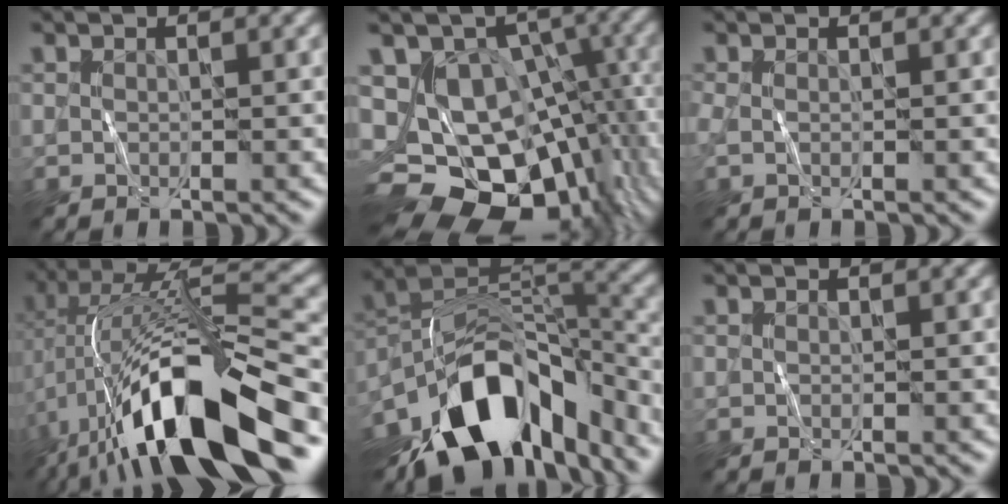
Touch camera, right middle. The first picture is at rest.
{"total": 14.4, "force": [-2.8, 10.8, 9.0], "torque": [-0.122, -0.009, -0.023]}
{"total": 0.8, "force": [0.0, 0.3, 0.7], "torque": [-0.020, -0.001, -0.005]}
{"total": 15.1, "force": [-5.2, 5.6, 13.1], "torque": [-0.236, 0.006, -0.087]}
{"total": 13.8, "force": [-8.8, 7.0, 8.1], "torque": [-0.139, 0.017, -0.154]}
{"total": 0.0}